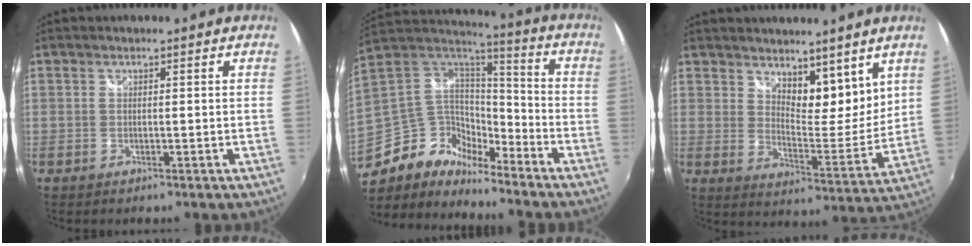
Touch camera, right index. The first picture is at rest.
{"total": 12.5, "force": [-9.6, 6.6, 4.5], "torque": [-0.097, 0.019, -0.192]}
{"total": 10.8, "force": [7.8, 4.9, 5.6], "torque": [-0.063, -0.007, 0.132]}